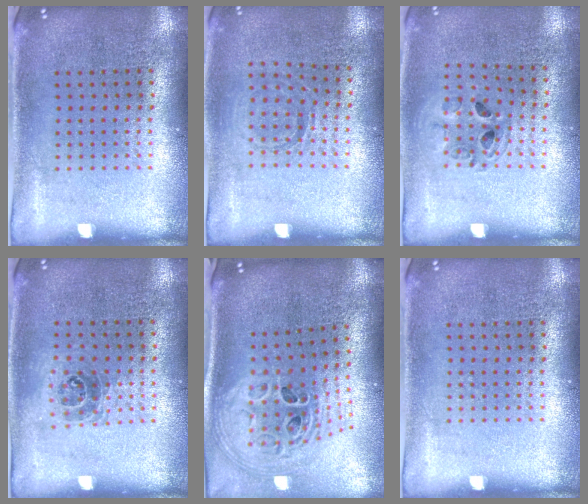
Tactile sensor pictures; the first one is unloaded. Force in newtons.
{"total": 0.8, "press": 0.8, "slide": 0.1}
{"total": 1.0, "press": 1.0, "slide": 0.1}
{"total": 1.1, "press": 1.0, "slide": 0.5}
{"total": 2.5, "press": 1.8, "slide": 1.7}
{"total": 0.0}